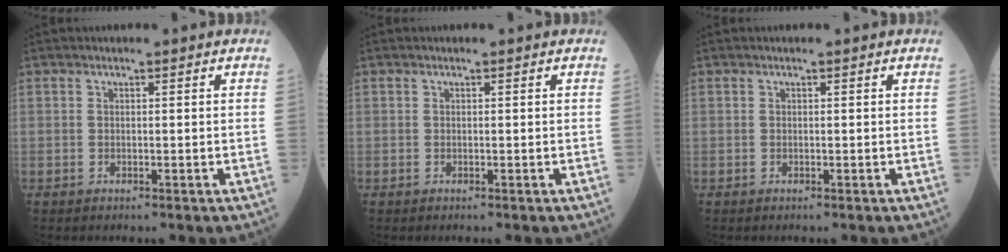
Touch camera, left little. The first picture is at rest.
{"total": 0.0}
{"total": 0.0}